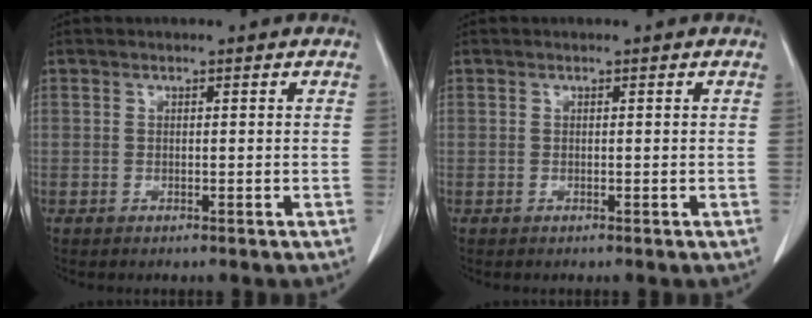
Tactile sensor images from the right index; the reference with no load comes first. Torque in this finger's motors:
{"motor_torque": [0.00, 0.00, 0.00, 0.00]}